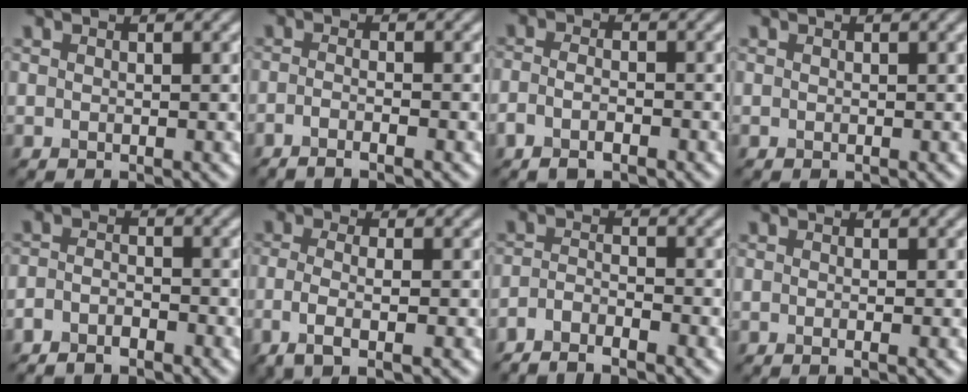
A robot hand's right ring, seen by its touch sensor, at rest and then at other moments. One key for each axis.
{"total": 2.5, "fx": -1.4, "fy": 0.6, "fz": 2.0, "tx": -0.027, "ty": -0.004, "tz": -0.030}
{"total": 2.4, "fx": -1.4, "fy": 1.0, "fz": 1.7, "tx": -0.038, "ty": -0.004, "tz": -0.030}
{"total": 0.0}
{"total": 2.3, "fx": -1.9, "fy": 0.9, "fz": 0.9, "tx": -0.018, "ty": 0.000, "tz": -0.042}
{"total": 3.7, "fx": -1.0, "fy": 1.2, "fz": 3.3, "tx": -0.063, "ty": -0.008, "tz": -0.027}
{"total": 2.7, "fx": -2.2, "fy": 0.5, "fz": 1.4, "tx": -0.024, "ty": -0.001, "tz": -0.048}
{"total": 1.2, "fx": -0.2, "fy": 0.4, "fz": 1.2, "tx": -0.012, "ty": -0.006, "tz": -0.009}